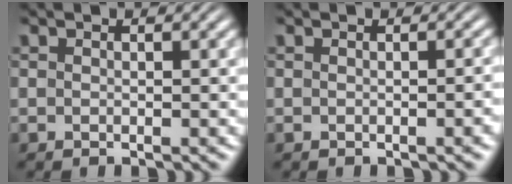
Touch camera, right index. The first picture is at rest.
{"total": 0.6, "force": [-0.3, -0.2, 0.5], "torque": [-0.006, 0.009, -0.008]}